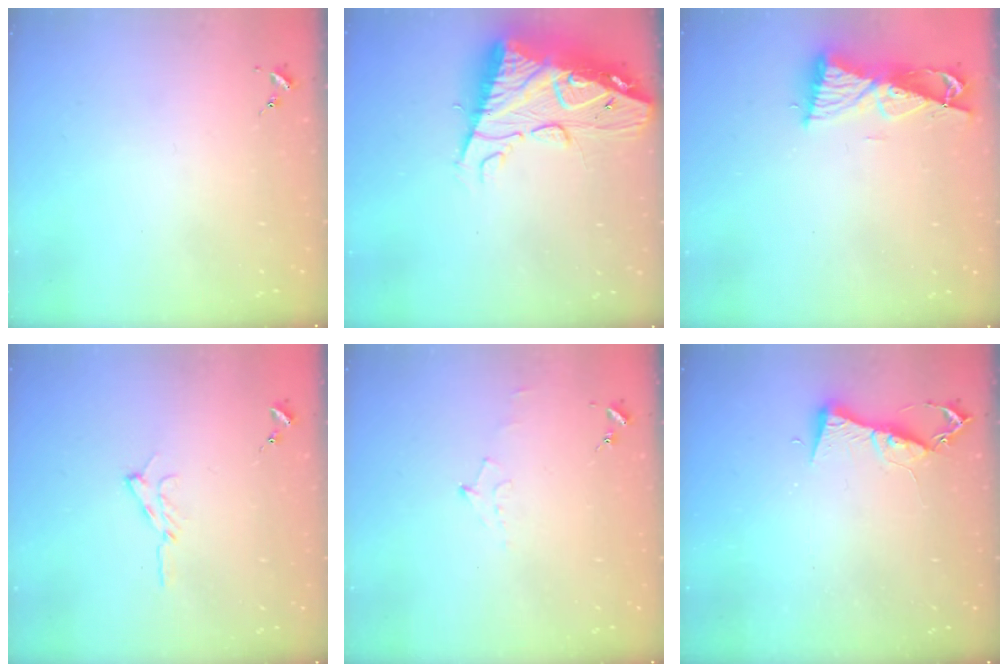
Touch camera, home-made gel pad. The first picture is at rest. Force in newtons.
{"total": 17.9, "press": 17.8, "slide": 1.7}
{"total": 8.5, "press": 8.4, "slide": 1.0}
{"total": 6.5, "press": 6.5, "slide": 0.8}
{"total": 5.2, "press": 5.2, "slide": 0.6}
{"total": 7.2, "press": 7.1, "slide": 0.7}